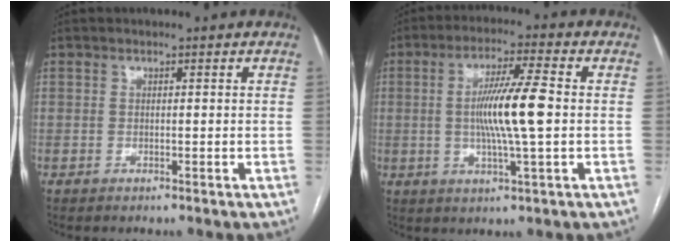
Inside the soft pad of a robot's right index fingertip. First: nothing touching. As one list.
[{"total": 10.0, "force": [0.0, 0.1, 10.0], "torque": [-0.188, -0.001, -0.004]}]